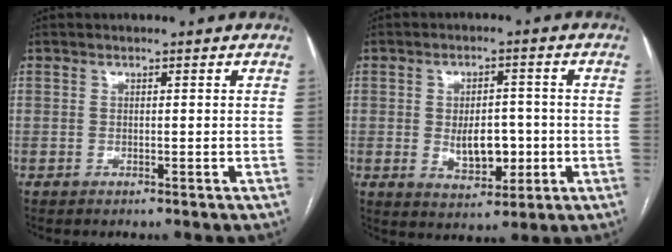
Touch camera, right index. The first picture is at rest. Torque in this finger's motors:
{"motor_torque": [0.06, -0.13, 0.14, 0.03]}